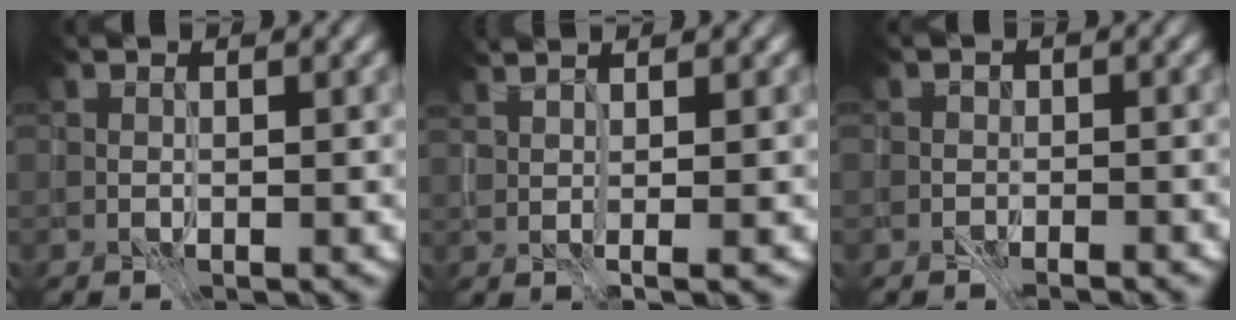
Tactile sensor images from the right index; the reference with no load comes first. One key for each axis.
{"total": 4.2, "fx": 2.2, "fy": 1.2, "fz": 3.4, "tx": -0.043, "ty": 0.018, "tz": 0.016}
{"total": 1.3, "fx": -1.2, "fy": 0.4, "fz": -0.1, "tx": 0.004, "ty": 0.004, "tz": -0.023}